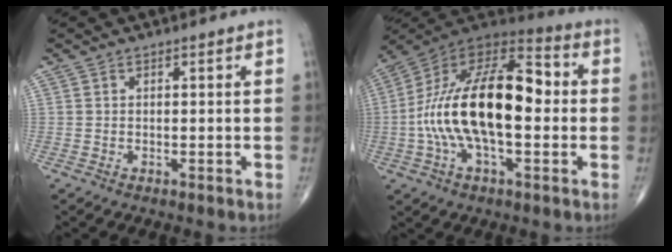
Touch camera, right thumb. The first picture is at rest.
{"total": 24.1, "force": [-0.8, 11.5, 21.2], "torque": [-0.378, 0.039, -0.023]}